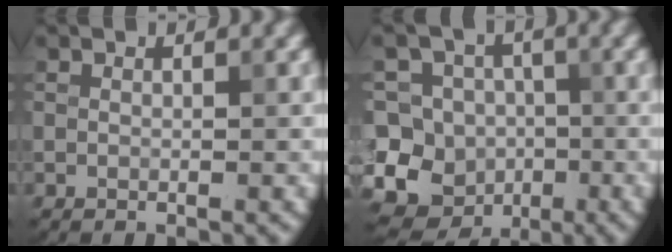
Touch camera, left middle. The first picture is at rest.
{"total": 14.2, "force": [-4.2, 12.9, 4.2], "torque": [-0.106, 0.017, -0.090]}